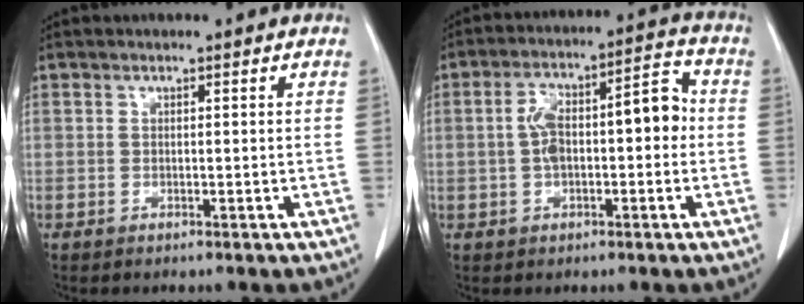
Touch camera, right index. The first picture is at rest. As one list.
[{"total": 11.2, "force": [-0.2, 4.4, 10.3], "torque": [-0.179, 0.050, -0.003]}]